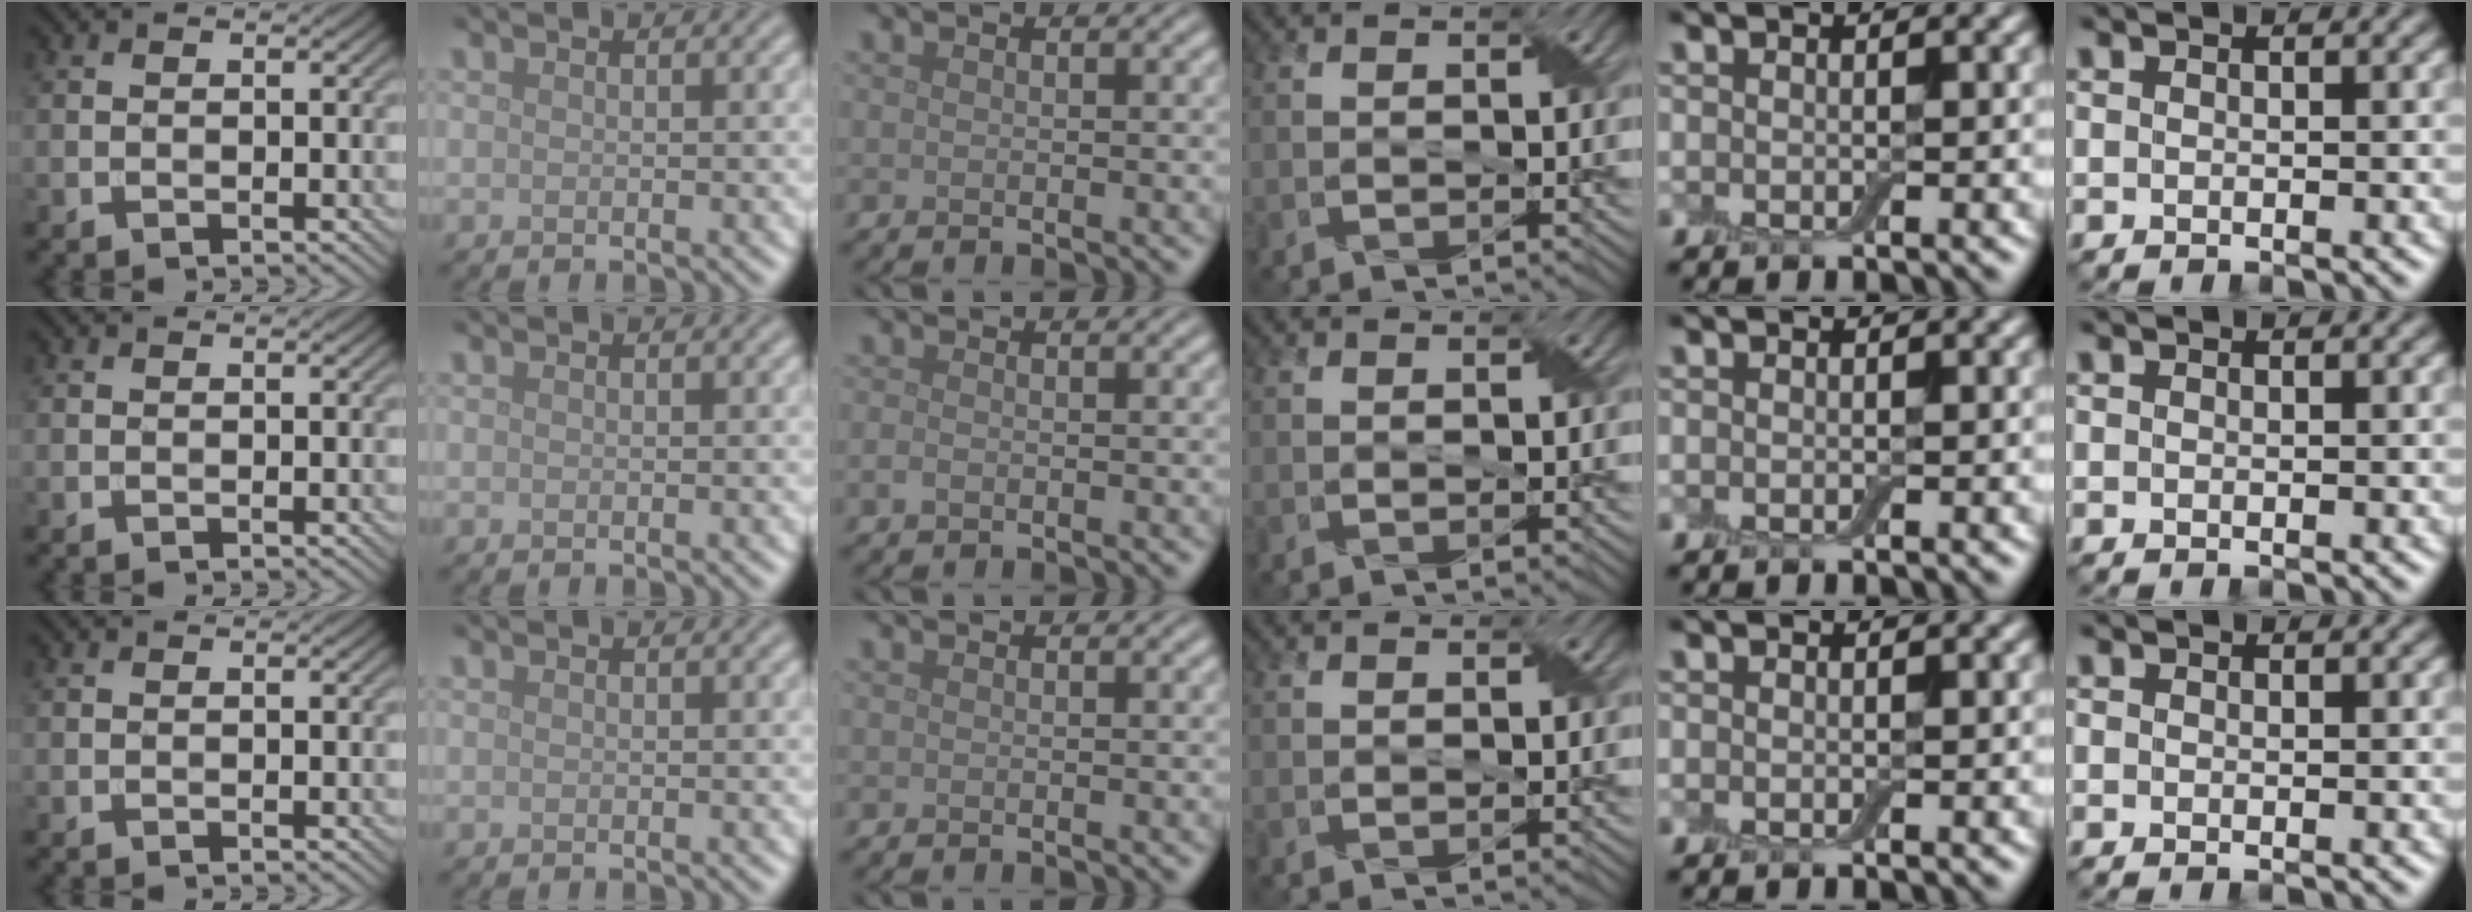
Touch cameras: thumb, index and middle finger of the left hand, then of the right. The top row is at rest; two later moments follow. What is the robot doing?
{"motion": "fold", "object": "cloth"}